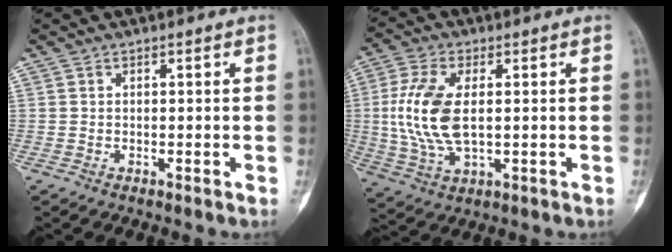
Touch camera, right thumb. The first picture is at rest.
{"total": 12.5, "force": [0.8, 6.4, 10.7], "torque": [-0.235, -0.002, 0.019]}